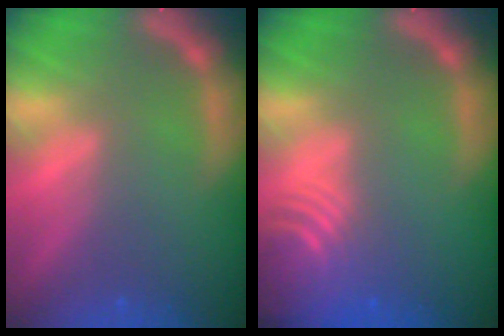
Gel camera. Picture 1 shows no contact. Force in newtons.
{"total": 7.5}